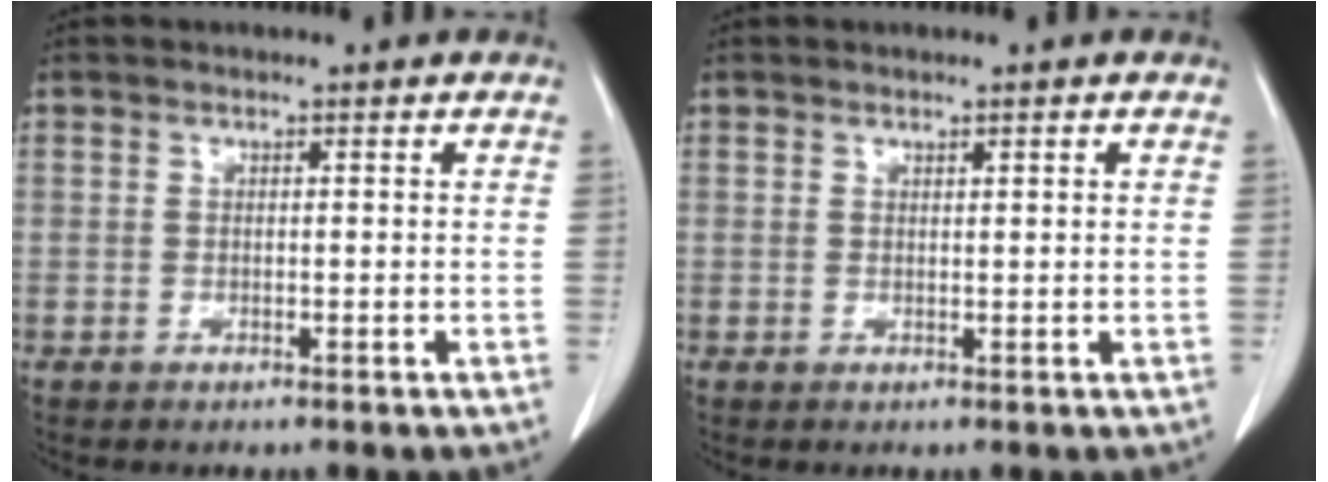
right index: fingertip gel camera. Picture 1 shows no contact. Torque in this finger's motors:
{"motor_torque": [-0.20, 0.11, 0.00, -0.01]}